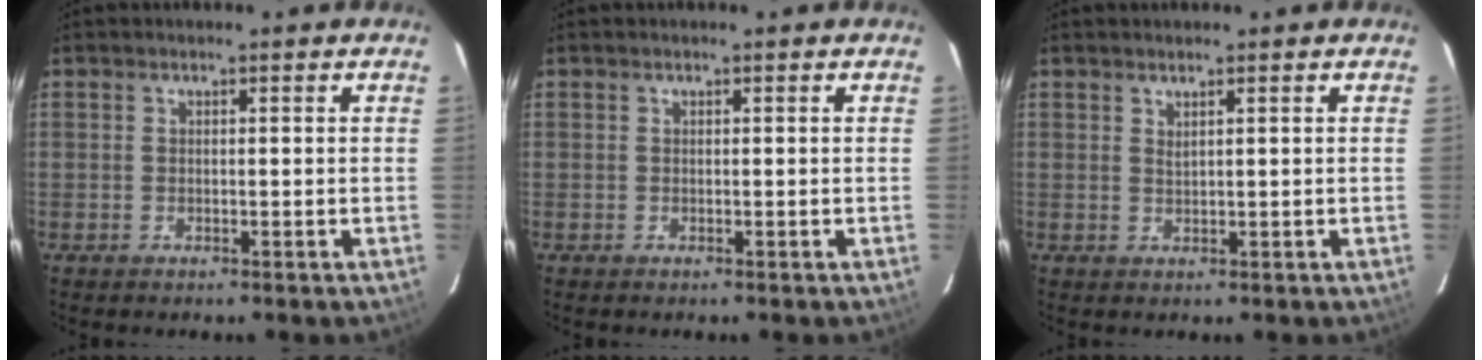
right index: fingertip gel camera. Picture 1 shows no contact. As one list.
[{"total": 0.0}, {"total": 0.9, "force": [0.7, -0.1, 0.6], "torque": [-0.009, 0.001, 0.014]}]